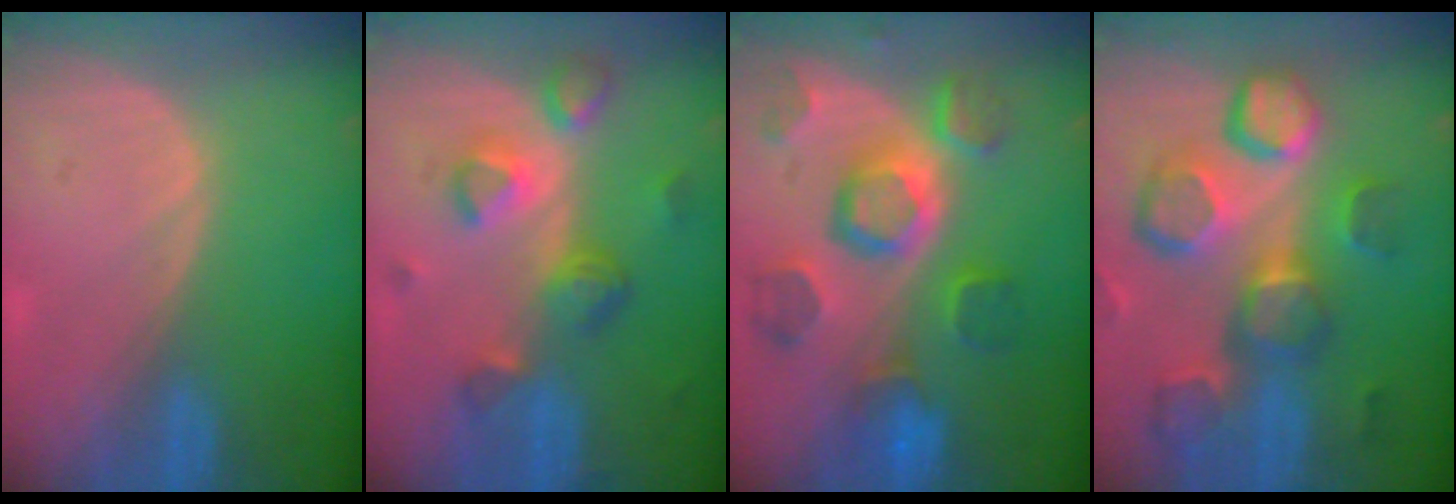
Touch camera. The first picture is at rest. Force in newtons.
{"total": 7.8, "press": 7.0, "slide": 3.6}
{"total": 11.3, "press": 10.0, "slide": 5.4}
{"total": 12.9, "press": 11.2, "slide": 6.4}